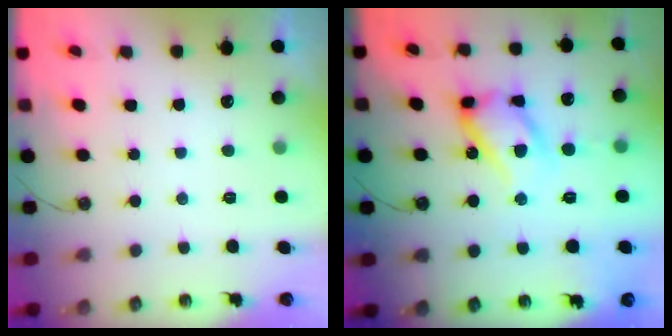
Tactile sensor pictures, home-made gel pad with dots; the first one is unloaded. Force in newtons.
{"total": 16.8, "press": 16.8, "slide": 1.5}